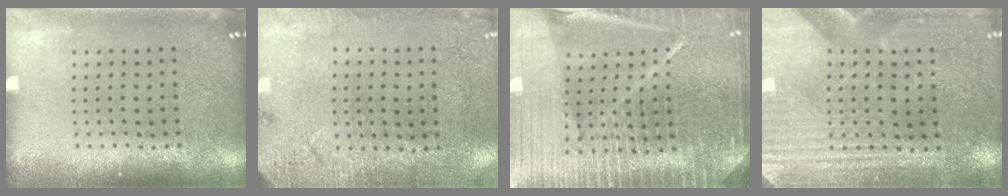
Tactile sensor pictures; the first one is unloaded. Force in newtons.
{"total": 2.7, "press": 2.2, "slide": 1.5}
{"total": 6.3, "press": 5.5, "slide": 3.1}
{"total": 3.4, "press": 3.2, "slide": 1.2}